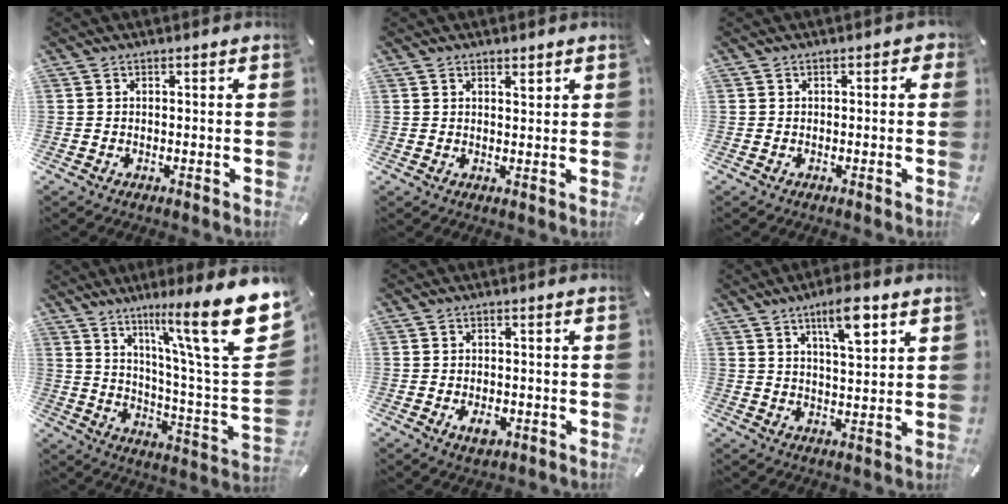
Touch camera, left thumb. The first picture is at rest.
{"total": 1.3, "force": [1.2, 0.4, 0.4], "torque": [0.000, -0.004, 0.020]}
{"total": 0.9, "force": [-0.1, 0.6, 0.6], "torque": [-0.003, 0.000, -0.005]}
{"total": 22.5, "force": [12.7, 3.6, 18.2], "torque": [-0.277, -0.093, 0.192]}
{"total": 3.2, "force": [-1.0, 2.0, 2.3], "torque": [-0.054, -0.001, -0.019]}
{"total": 9.1, "force": [5.5, 2.3, 6.8], "torque": [-0.104, -0.022, 0.087]}